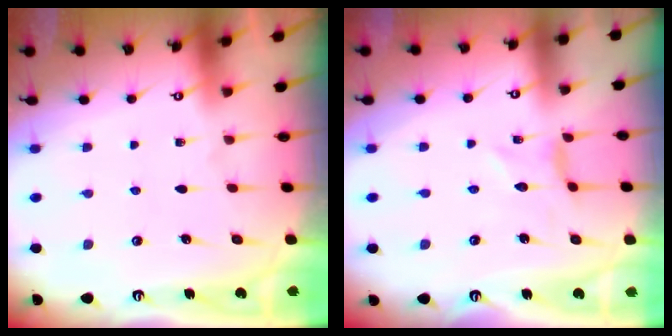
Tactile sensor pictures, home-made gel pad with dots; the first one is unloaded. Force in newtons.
{"total": 0.0}